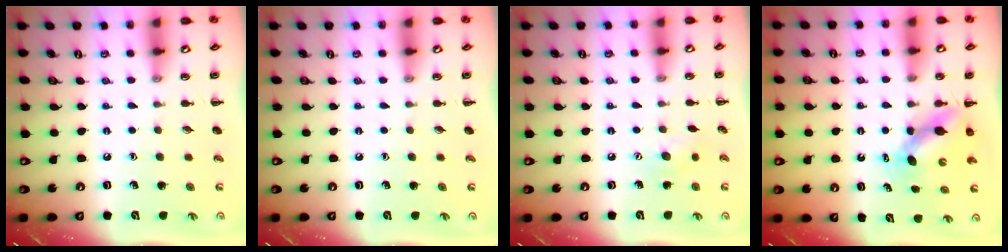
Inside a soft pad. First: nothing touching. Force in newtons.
{"total": 0.0}
{"total": 5.2, "press": 5.1, "slide": 1.1}
{"total": 6.2, "press": 6.2, "slide": 0.5}